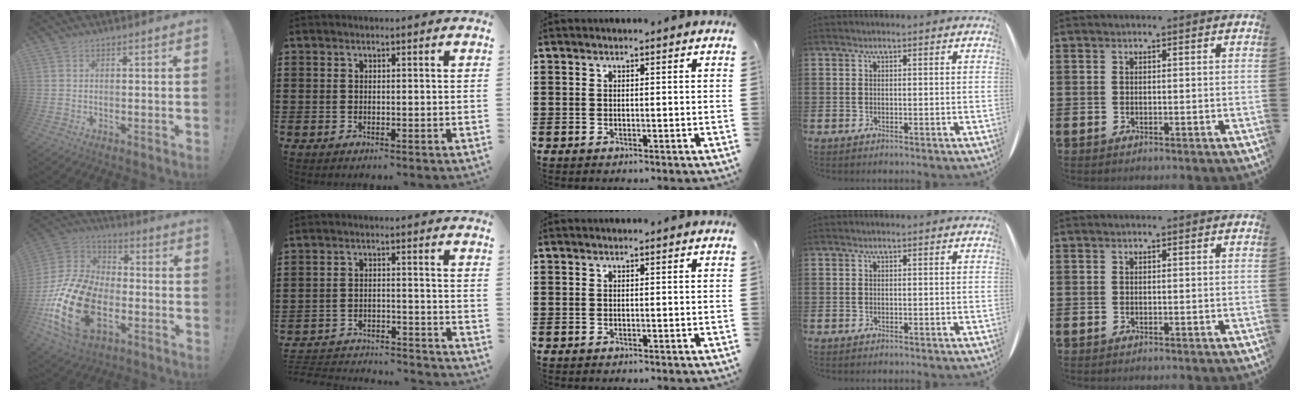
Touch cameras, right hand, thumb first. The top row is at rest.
{"thumb": {"total": 24.9, "force": [-8.5, 15.3, 17.7], "torque": [-0.359, 0.053, -0.134]}, "index": {"total": 4.0, "force": [-4.0, 0.2, 0.6], "torque": [-0.023, -0.002, -0.086]}}